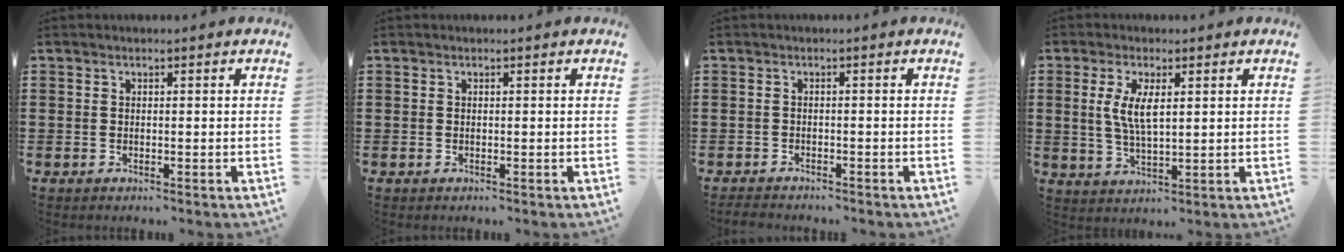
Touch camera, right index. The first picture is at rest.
{"total": 0.0}
{"total": 1.3, "force": [-1.3, 0.1, -0.1], "torque": [-0.002, 0.003, -0.027]}
{"total": 5.4, "force": [1.2, 1.9, 4.9], "torque": [-0.100, 0.005, 0.020]}